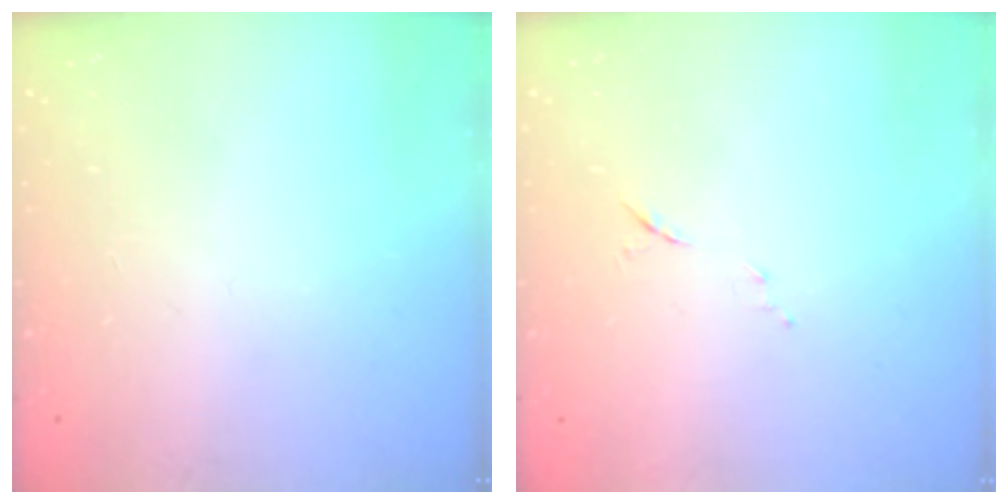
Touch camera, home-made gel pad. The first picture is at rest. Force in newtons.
{"total": 5.5, "press": 5.4, "slide": 1.1}